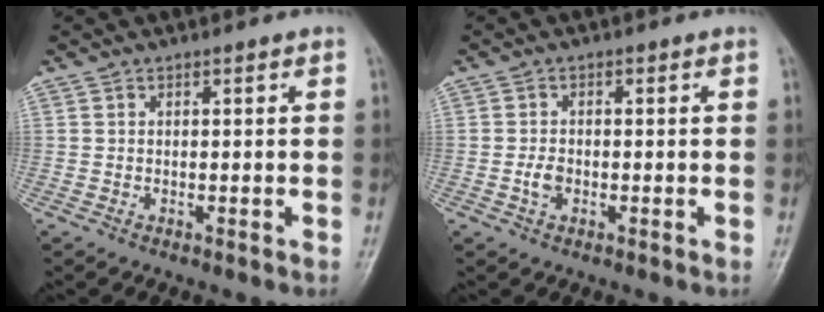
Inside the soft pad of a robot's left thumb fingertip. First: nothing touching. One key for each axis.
{"total": 2.4, "fx": -0.7, "fy": 1.6, "fz": 1.6, "tx": -0.027, "ty": 0.006, "tz": -0.015}